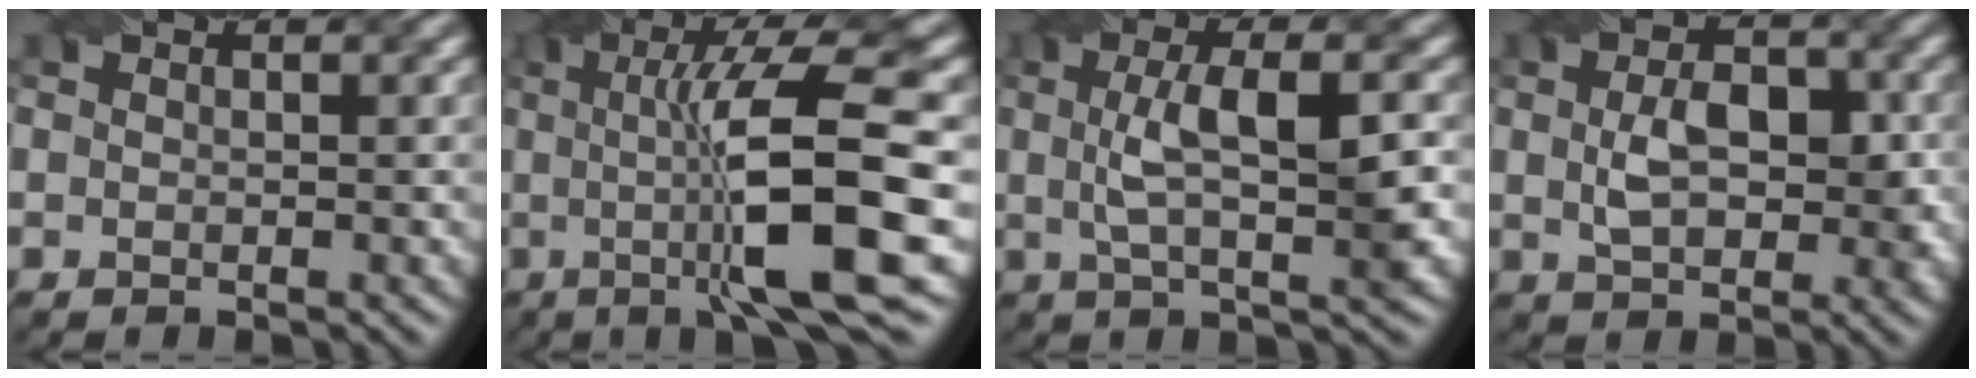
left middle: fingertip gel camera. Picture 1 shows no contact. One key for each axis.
{"total": 11.2, "fx": -0.5, "fy": 2.1, "fz": 11.0, "tx": -0.164, "ty": 0.002, "tz": -0.007}
{"total": 6.5, "fx": 0.6, "fy": 1.8, "fz": 6.2, "tx": -0.103, "ty": 0.008, "tz": 0.008}
{"total": 5.4, "fx": 0.3, "fy": 3.3, "fz": 4.3, "tx": -0.074, "ty": 0.000, "tz": 0.006}